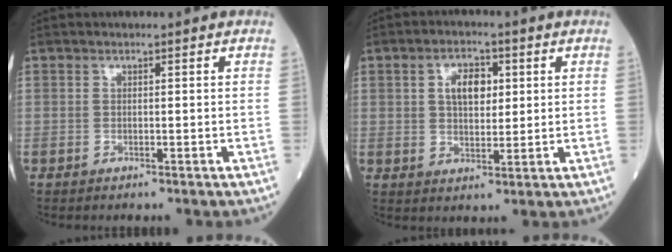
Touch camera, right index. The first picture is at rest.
{"total": 5.6, "force": [1.6, 3.0, 4.4], "torque": [-0.076, 0.010, 0.029]}